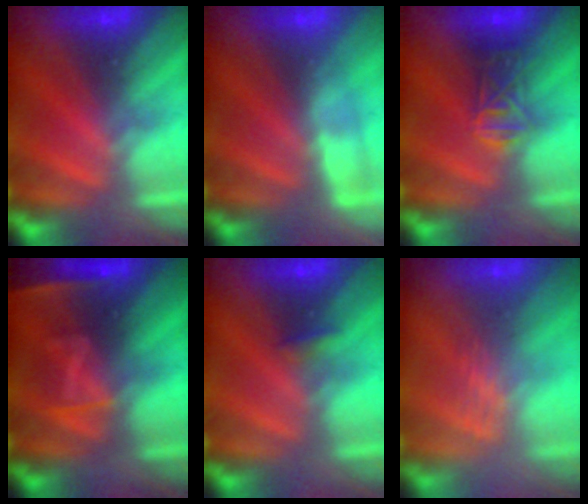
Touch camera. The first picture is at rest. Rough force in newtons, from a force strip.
{"total": 3.0}
{"total": 2.6}
{"total": 7.2}
{"total": 2.3}
{"total": 2.4}